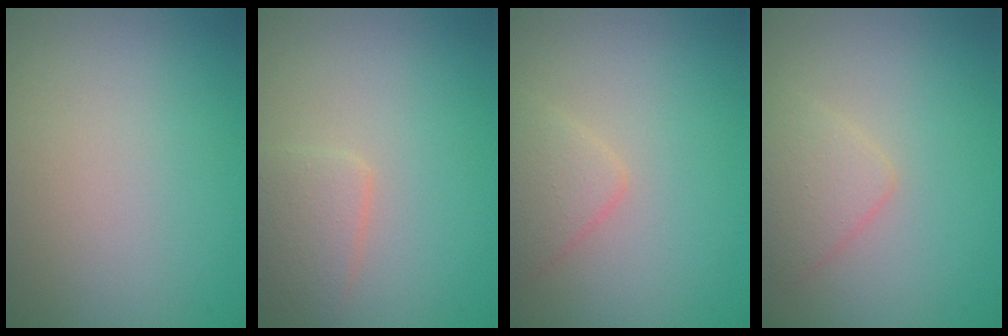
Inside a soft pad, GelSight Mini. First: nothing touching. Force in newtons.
{"total": 2.4, "press": 2.4, "slide": 0.1}
{"total": 2.1, "press": 2.1, "slide": 0.1}
{"total": 2.3, "press": 2.3, "slide": 0.1}